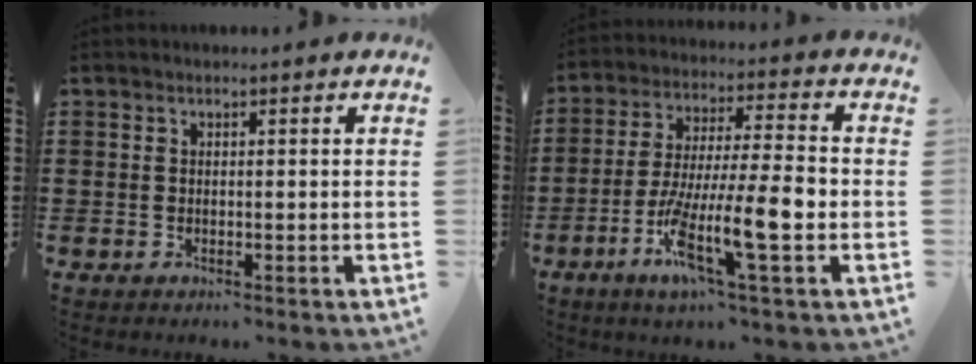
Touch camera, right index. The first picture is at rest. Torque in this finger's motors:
{"motor_torque": [1.96, -0.17, 1.05, 0.21]}